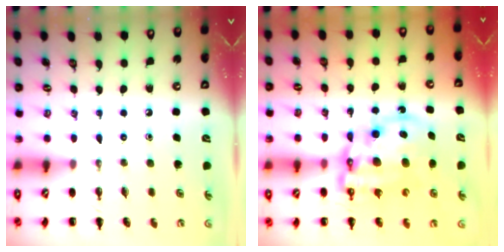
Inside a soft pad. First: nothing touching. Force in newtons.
{"total": 13.0, "press": 12.6, "slide": 3.0}